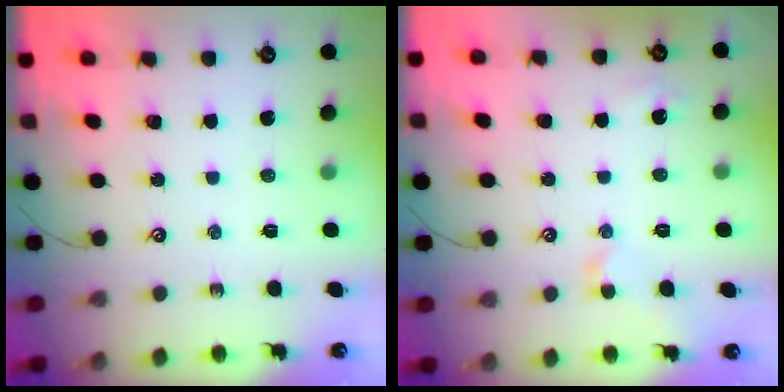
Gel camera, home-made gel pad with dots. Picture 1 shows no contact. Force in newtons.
{"total": 2.3, "press": 2.3, "slide": 0.6}